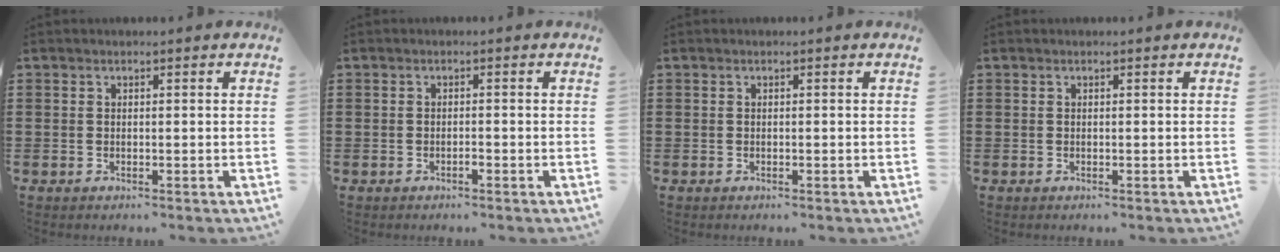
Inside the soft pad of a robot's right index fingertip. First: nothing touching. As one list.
[{"total": 0.9, "force": [-0.7, 0.2, 0.6], "torque": [-0.015, -0.004, -0.012]}, {"total": 0.0}, {"total": 0.0}]